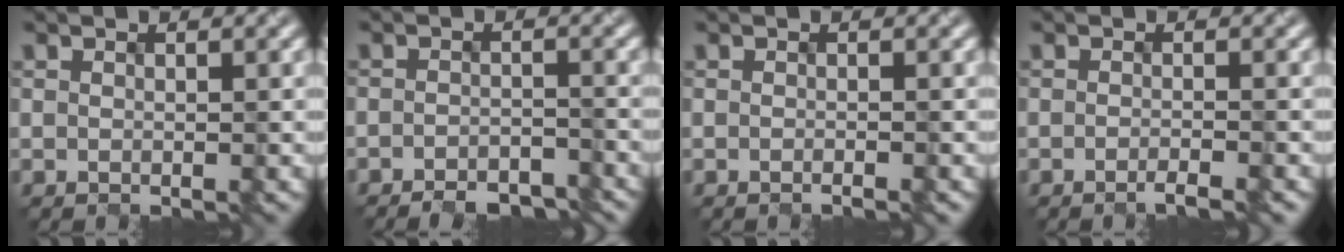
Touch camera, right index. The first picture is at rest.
{"total": 3.0, "force": [-2.8, 0.5, 0.6], "torque": [-0.005, -0.001, -0.043]}
{"total": 0.6, "force": [-0.5, 0.1, 0.3], "torque": [-0.002, 0.002, -0.013]}
{"total": 1.5, "force": [-1.0, 0.3, 1.1], "torque": [-0.008, -0.001, -0.023]}